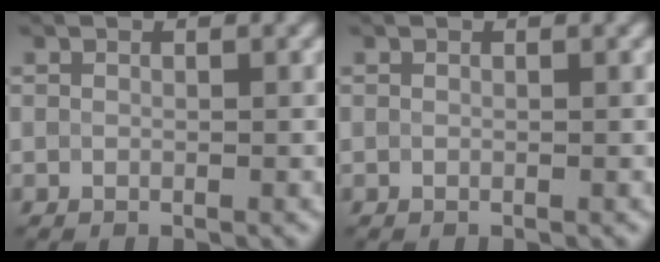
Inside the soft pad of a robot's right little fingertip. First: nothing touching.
{"total": 0.0}